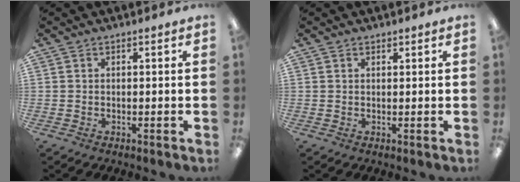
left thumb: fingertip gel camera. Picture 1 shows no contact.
{"total": 0.7, "force": [0.6, 0.4, 0.1], "torque": [-0.002, 0.000, 0.012]}